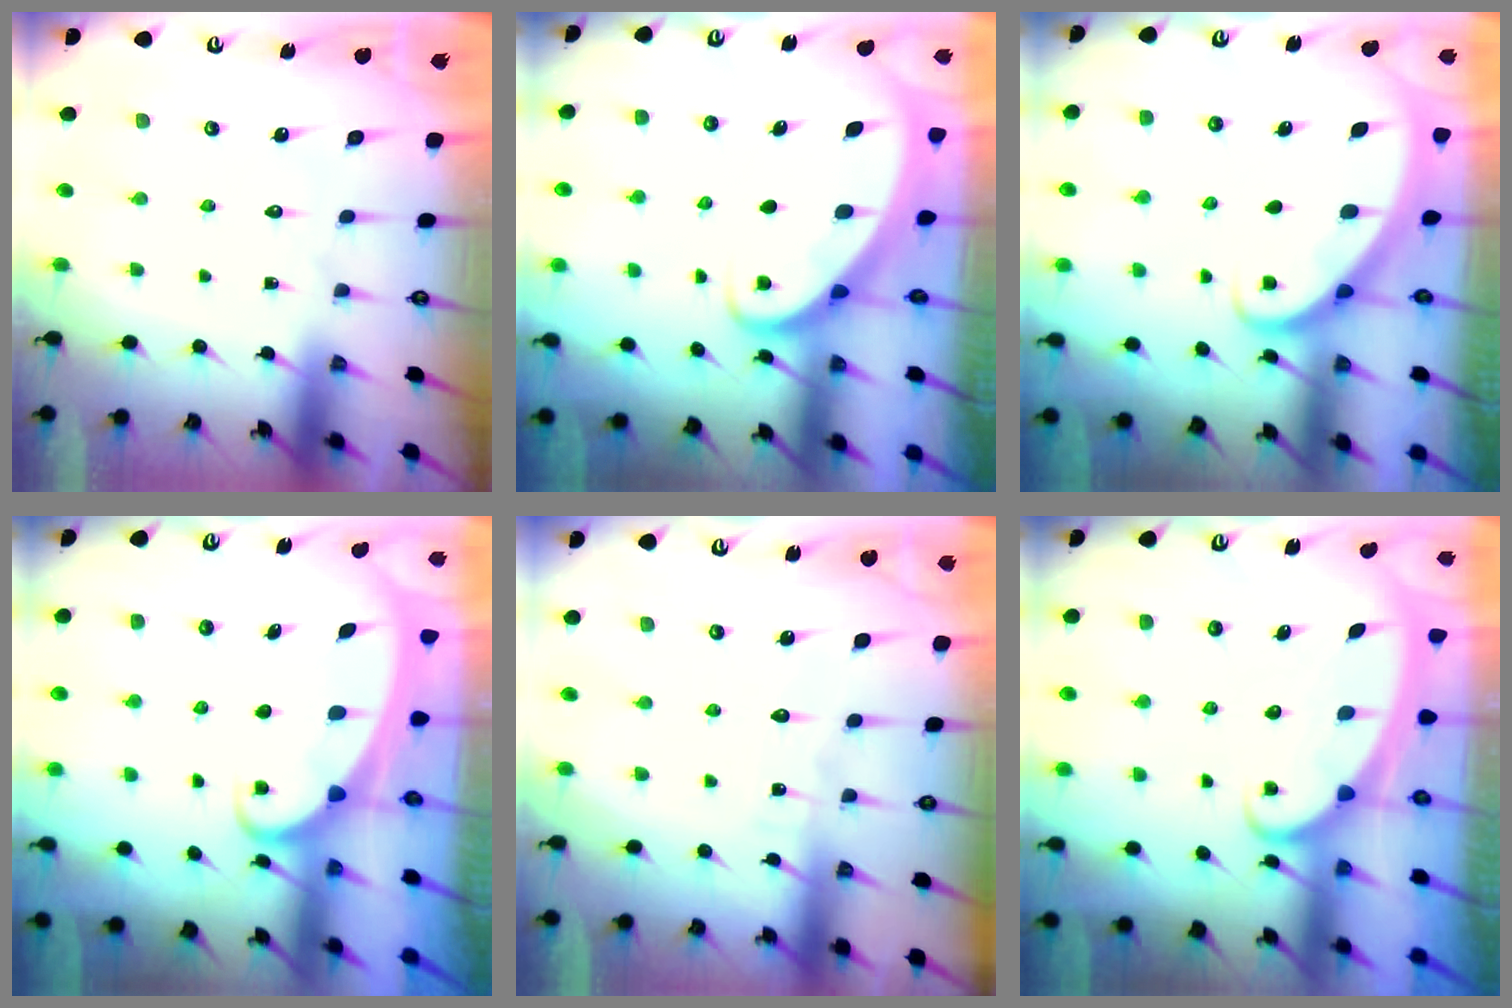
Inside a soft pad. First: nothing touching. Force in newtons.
{"total": 2.8, "press": 2.7, "slide": 0.3}
{"total": 2.7, "press": 2.7, "slide": 0.2}
{"total": 2.1, "press": 2.1, "slide": 0.3}
{"total": 2.9, "press": 2.8, "slide": 0.4}
{"total": 2.3, "press": 2.3, "slide": 0.2}